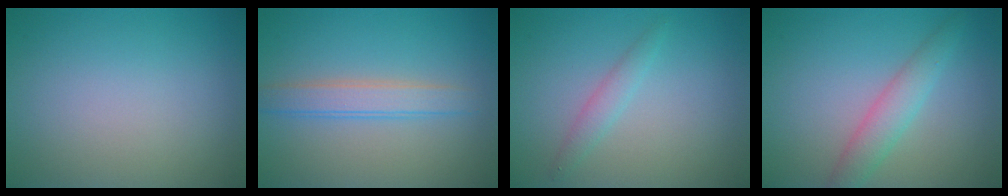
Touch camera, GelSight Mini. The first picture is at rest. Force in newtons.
{"total": 2.8, "press": 2.8, "slide": 0.1}
{"total": 1.5, "press": 1.5, "slide": 0.0}
{"total": 2.9, "press": 2.9, "slide": 0.1}